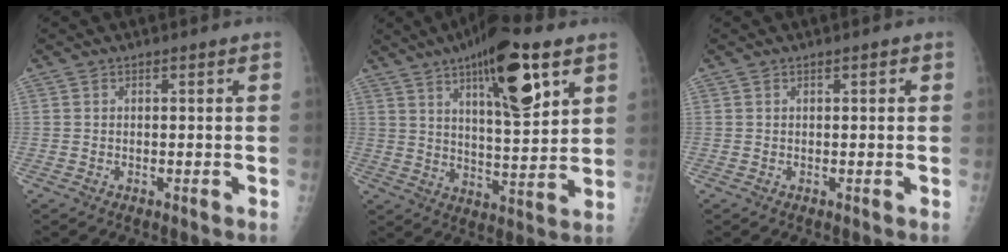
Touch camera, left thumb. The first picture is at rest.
{"total": 16.6, "force": [8.4, 4.7, 13.5], "torque": [-0.191, -0.039, 0.133]}
{"total": 0.7, "force": [0.3, 0.3, 0.6], "torque": [-0.005, 0.001, 0.003]}